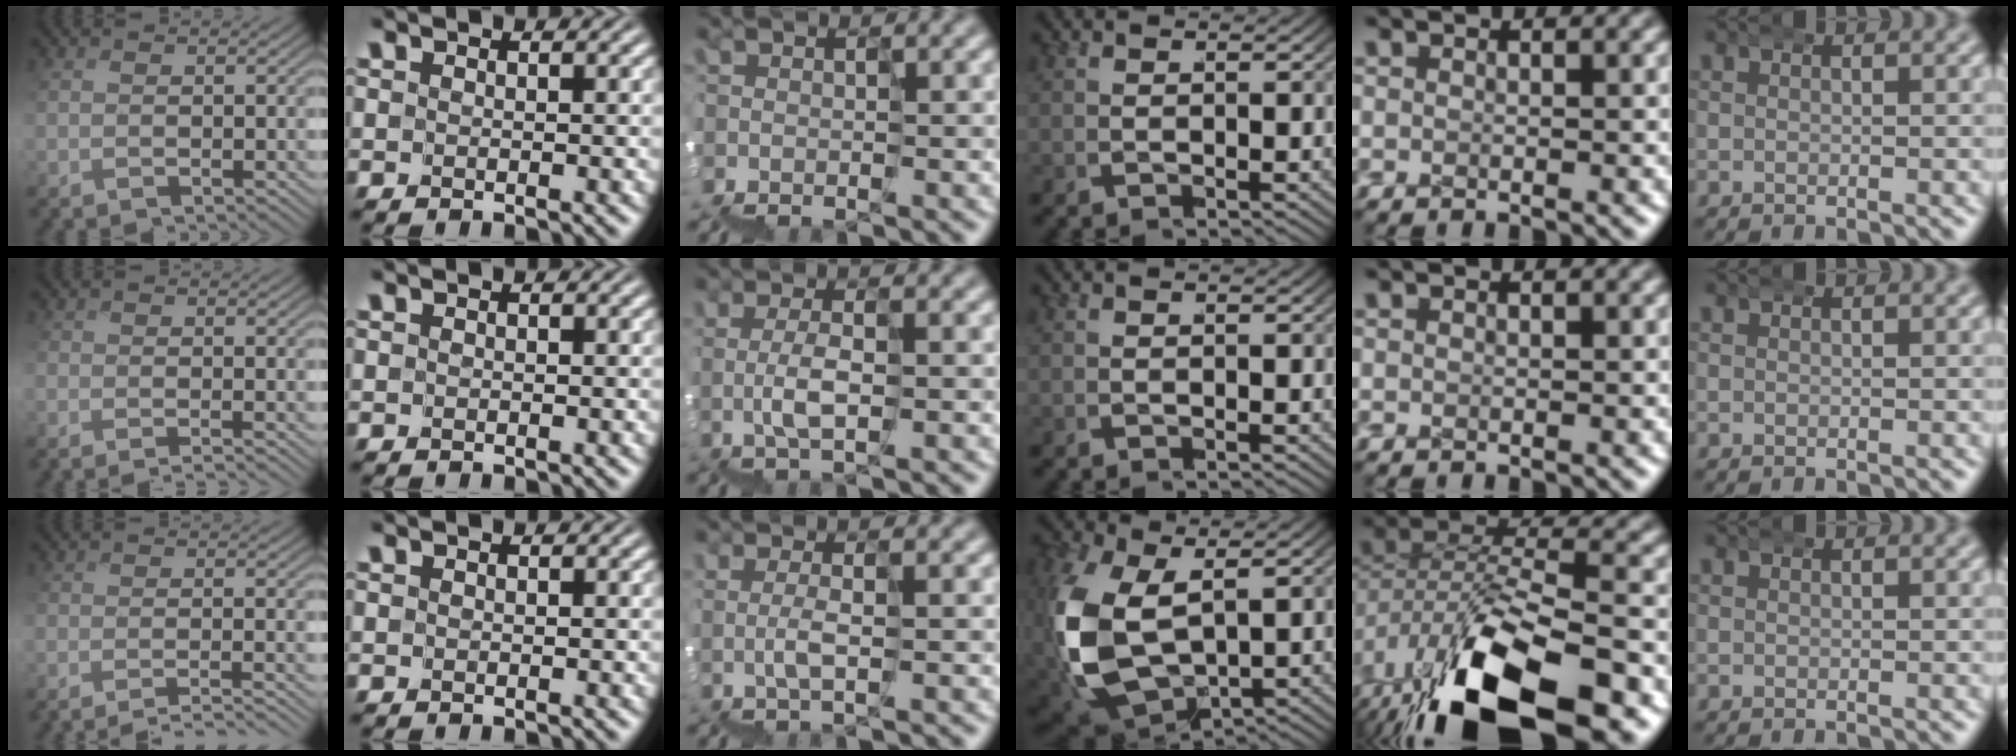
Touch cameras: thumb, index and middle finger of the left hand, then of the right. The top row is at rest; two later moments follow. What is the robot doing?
{"motion": "wrap", "object": "ethernet cable"}